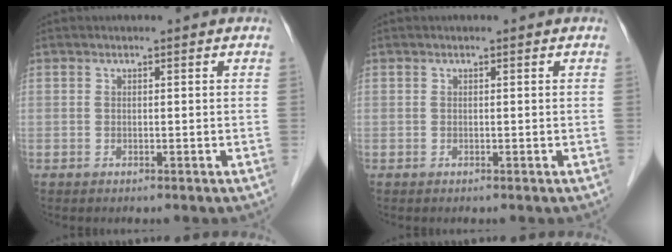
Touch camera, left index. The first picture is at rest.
{"total": 0.0}